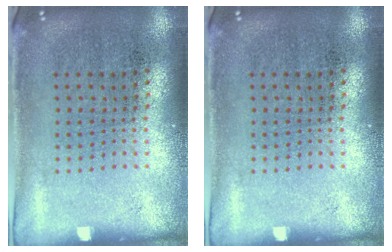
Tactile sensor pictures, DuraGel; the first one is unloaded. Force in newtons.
{"total": 0.0}